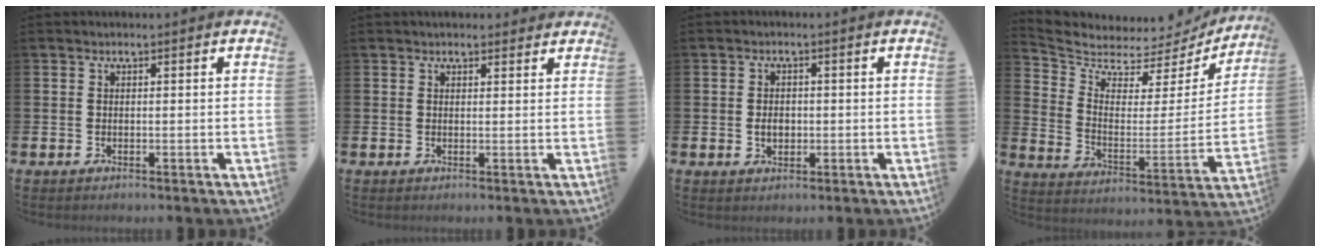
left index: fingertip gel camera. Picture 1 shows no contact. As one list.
[{"total": 1.7, "force": [1.7, 0.5, 0.1], "torque": [0.003, -0.002, 0.029]}, {"total": 2.3, "force": [-0.1, 1.7, 1.5], "torque": [-0.011, -0.001, -0.009]}, {"total": 5.1, "force": [4.4, 2.5, 0.9], "torque": [-0.052, -0.043, 0.068]}]